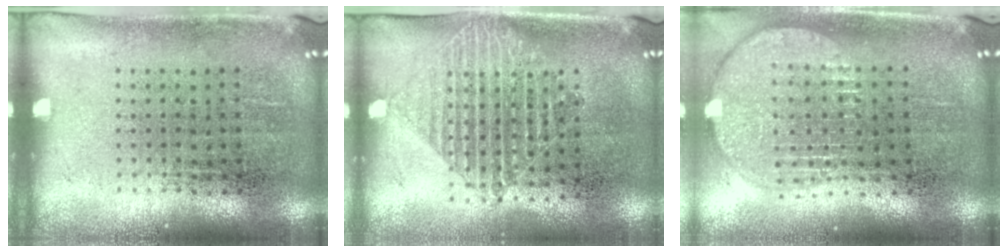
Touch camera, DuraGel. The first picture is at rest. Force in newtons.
{"total": 1.4, "press": 1.2, "slide": 0.8}
{"total": 1.9, "press": 1.6, "slide": 1.1}